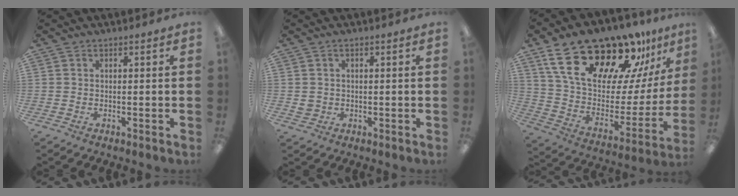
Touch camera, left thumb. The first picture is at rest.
{"total": 2.1, "force": [0.5, 2.0, 0.6], "torque": [-0.013, 0.004, 0.008]}
{"total": 25.9, "force": [19.3, 10.3, 13.8], "torque": [-0.225, -0.130, 0.344]}